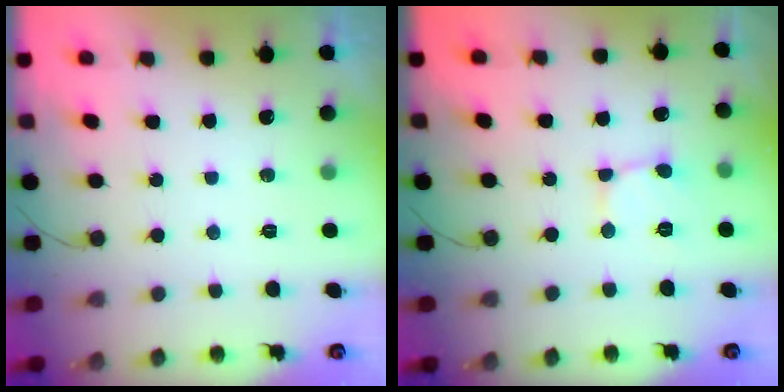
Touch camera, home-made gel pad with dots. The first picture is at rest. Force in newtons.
{"total": 2.1, "press": 2.1, "slide": 0.2}